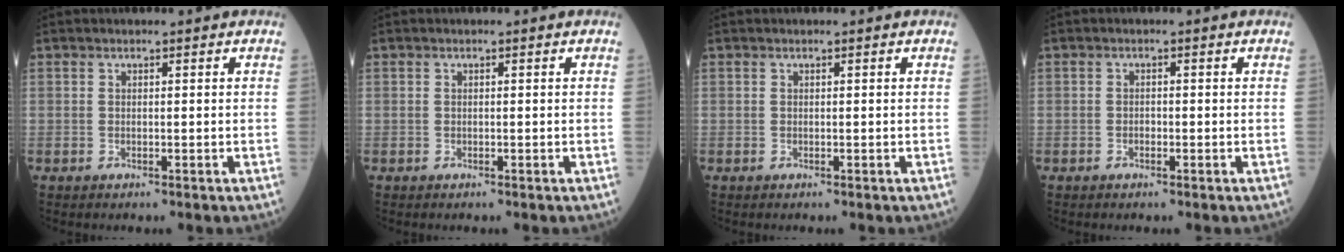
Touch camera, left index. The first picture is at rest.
{"total": 0.0}
{"total": 0.0}
{"total": 0.7, "force": [-0.5, 0.4, 0.4], "torque": [-0.007, -0.001, -0.011]}